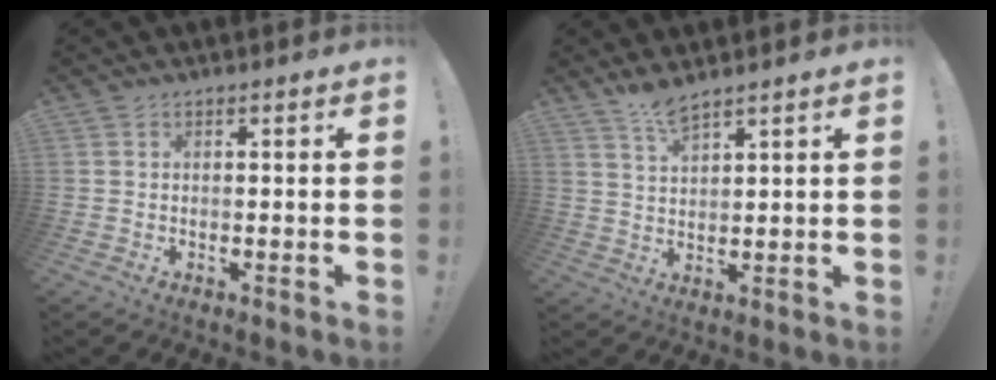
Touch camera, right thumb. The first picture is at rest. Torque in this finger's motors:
{"motor_torque": [-0.35, 0.42, 0.57, 0.08, 0.13]}